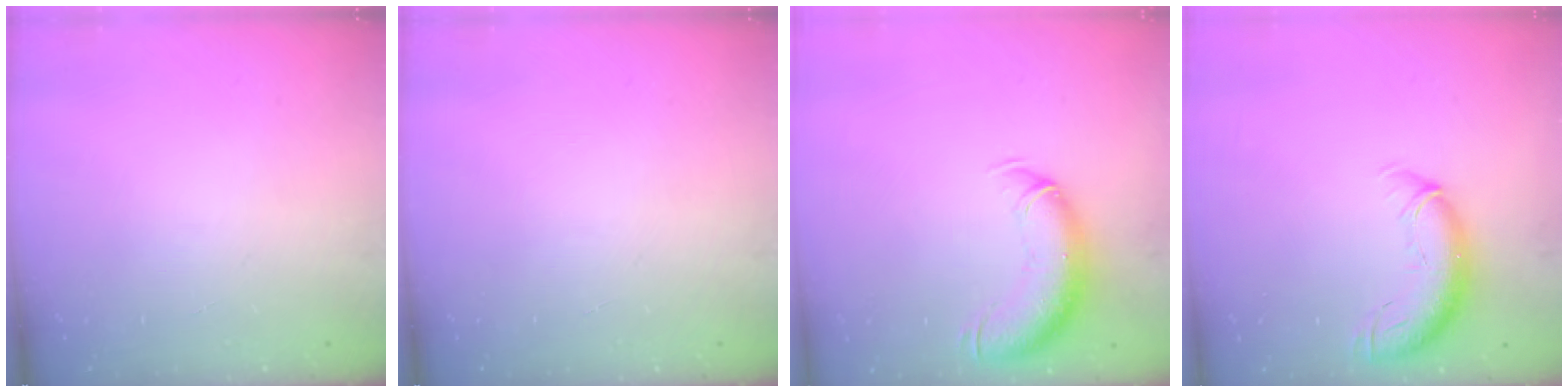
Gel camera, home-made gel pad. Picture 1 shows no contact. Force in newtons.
{"total": 0.0}
{"total": 12.5, "press": 12.2, "slide": 3.0}
{"total": 11.5, "press": 11.2, "slide": 2.8}